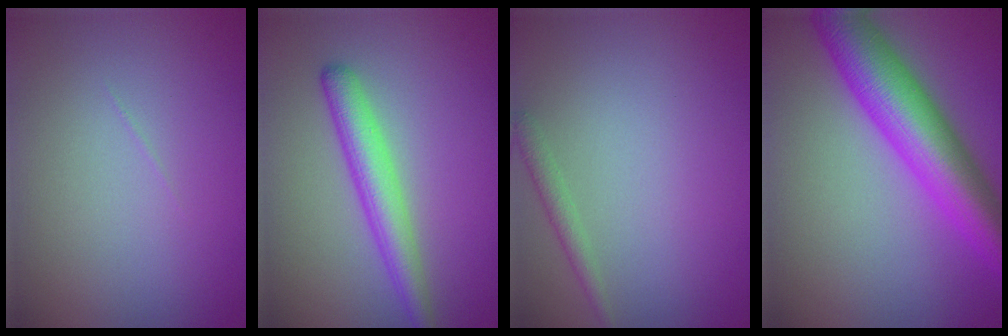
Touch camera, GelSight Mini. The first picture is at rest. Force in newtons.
{"total": 3.7, "press": 3.7, "slide": 0.1}
{"total": 1.3, "press": 1.3, "slide": 0.1}
{"total": 8.5, "press": 8.5, "slide": 0.3}